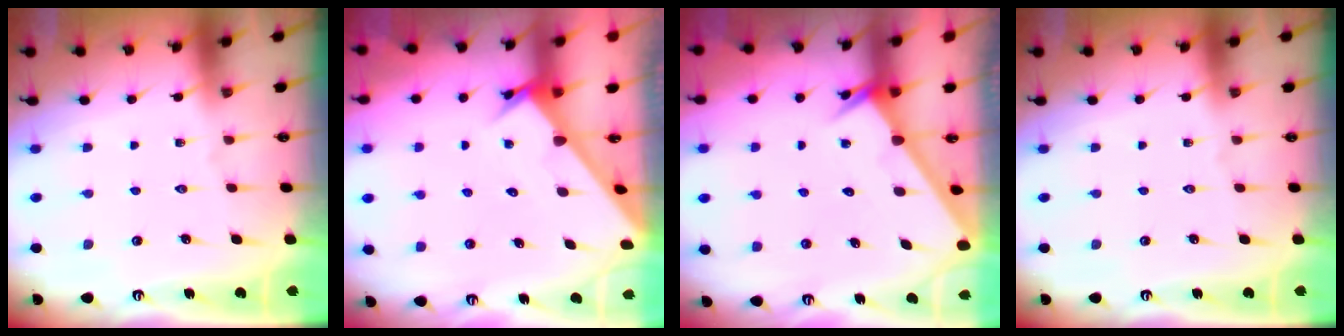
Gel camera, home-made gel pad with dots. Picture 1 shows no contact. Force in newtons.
{"total": 2.9, "press": 2.9, "slide": 0.1}
{"total": 2.6, "press": 2.6, "slide": 0.0}
{"total": 0.0}